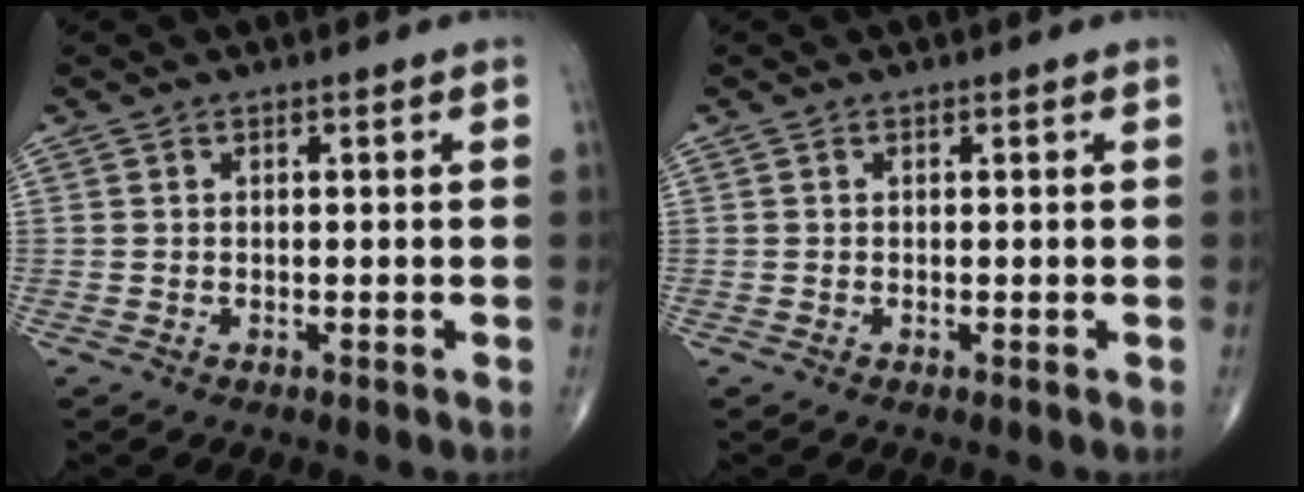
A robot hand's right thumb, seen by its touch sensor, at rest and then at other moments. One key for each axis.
{"total": 0.0}